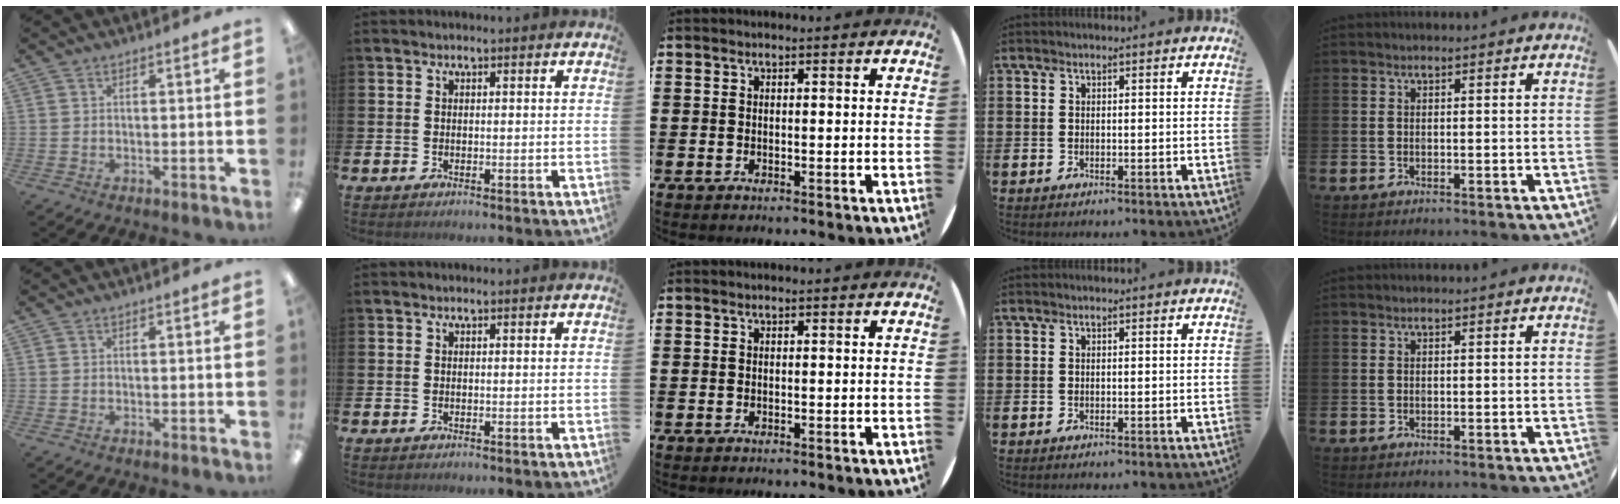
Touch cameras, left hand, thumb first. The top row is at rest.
{}